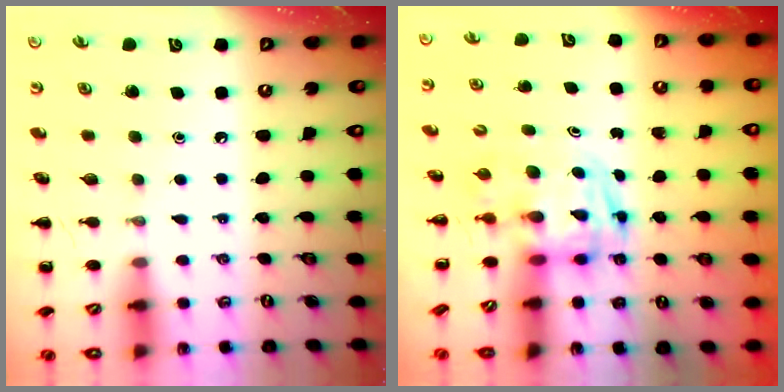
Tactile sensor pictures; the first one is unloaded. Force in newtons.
{"total": 2.8, "press": 2.8, "slide": 0.5}